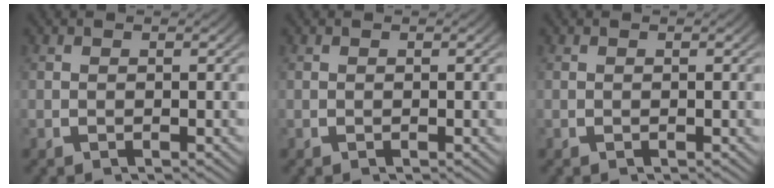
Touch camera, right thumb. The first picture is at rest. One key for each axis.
{"total": 0.0}
{"total": 0.0}